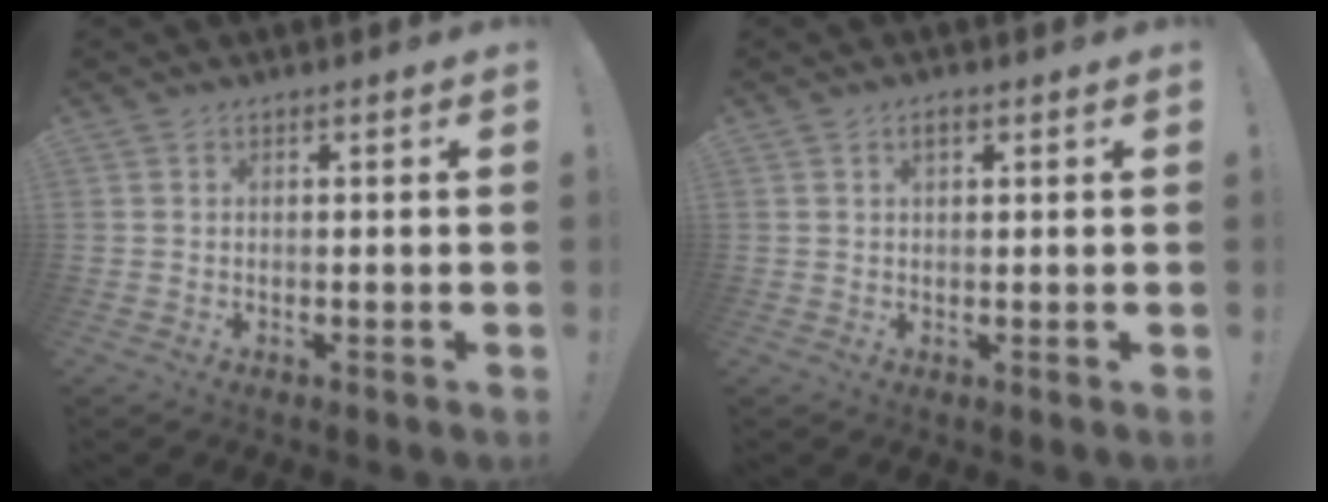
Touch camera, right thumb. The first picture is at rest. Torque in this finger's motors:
{"motor_torque": [0.19, 0.10, 0.25, 0.04, 0.09]}